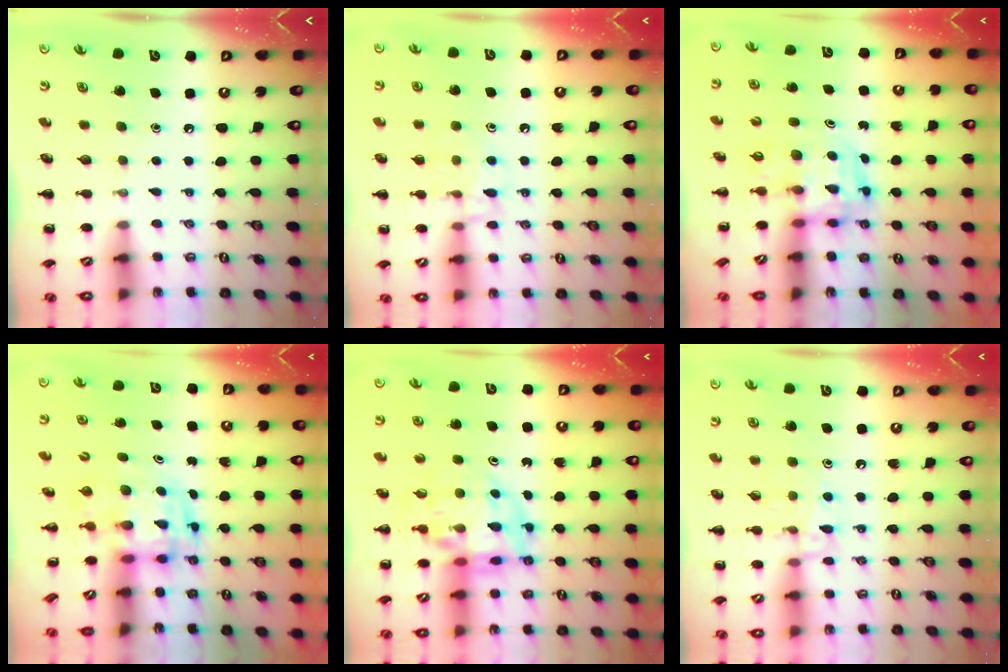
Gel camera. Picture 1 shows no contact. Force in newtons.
{"total": 9.6, "press": 9.6, "slide": 0.6}
{"total": 3.5, "press": 3.4, "slide": 0.6}
{"total": 3.0, "press": 2.9, "slide": 0.6}
{"total": 12.4, "press": 11.9, "slide": 3.5}
{"total": 10.4, "press": 10.3, "slide": 1.0}